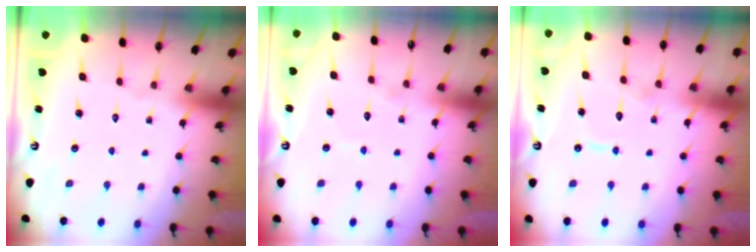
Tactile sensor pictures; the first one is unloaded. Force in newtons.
{"total": 4.2, "press": 4.2, "slide": 0.2}
{"total": 7.4, "press": 7.3, "slide": 0.7}